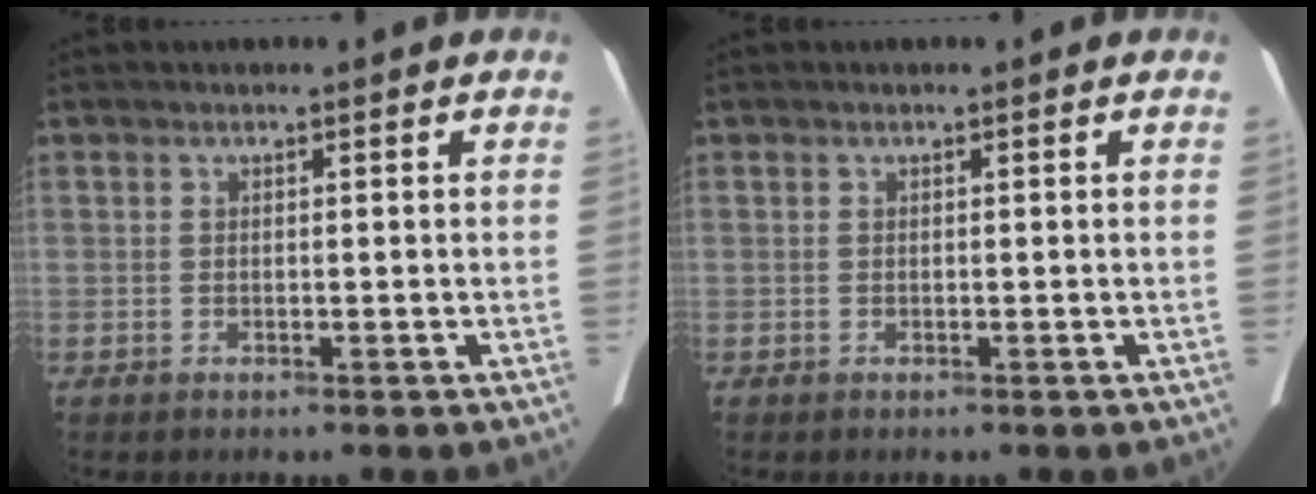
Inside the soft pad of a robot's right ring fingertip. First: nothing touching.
{"total": 0.0}